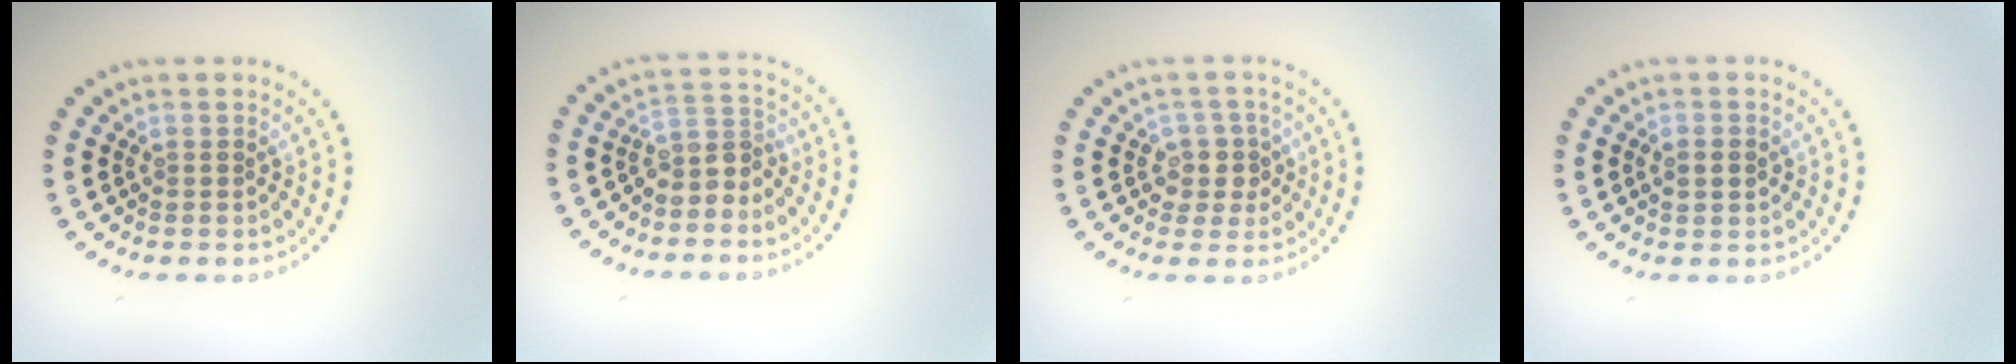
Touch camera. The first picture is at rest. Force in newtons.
{"total": 2.5, "press": 1.9, "slide": 1.7}
{"total": 2.3, "press": 2.0, "slide": 1.1}
{"total": 2.0, "press": 1.9, "slide": 0.3}